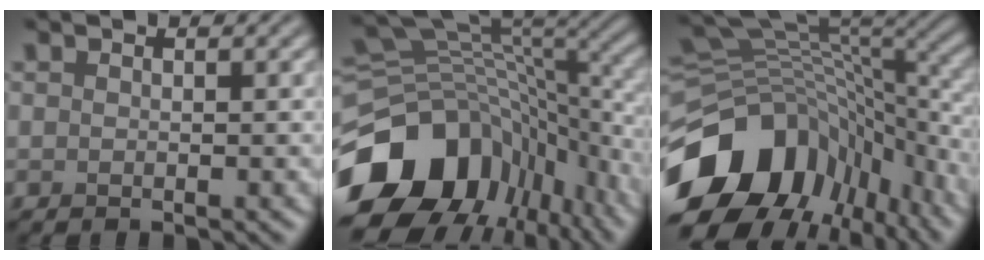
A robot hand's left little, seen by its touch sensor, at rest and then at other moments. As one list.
[{"total": 15.4, "force": [-5.7, 11.3, 8.8], "torque": [-0.182, -0.013, -0.090]}, {"total": 14.2, "force": [-6.1, 9.8, 8.3], "torque": [-0.170, 0.005, -0.105]}]